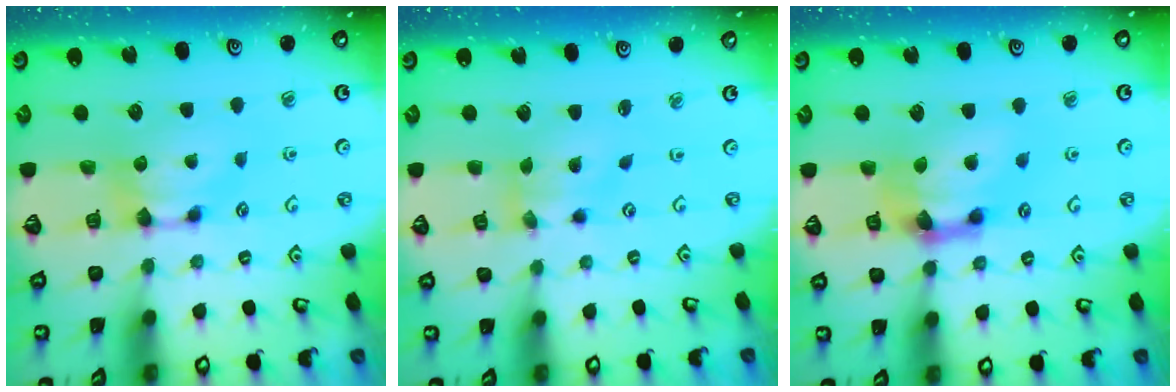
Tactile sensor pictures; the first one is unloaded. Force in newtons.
{"total": 1.8, "press": 1.3, "slide": 1.3}
{"total": 4.3, "press": 3.8, "slide": 1.9}